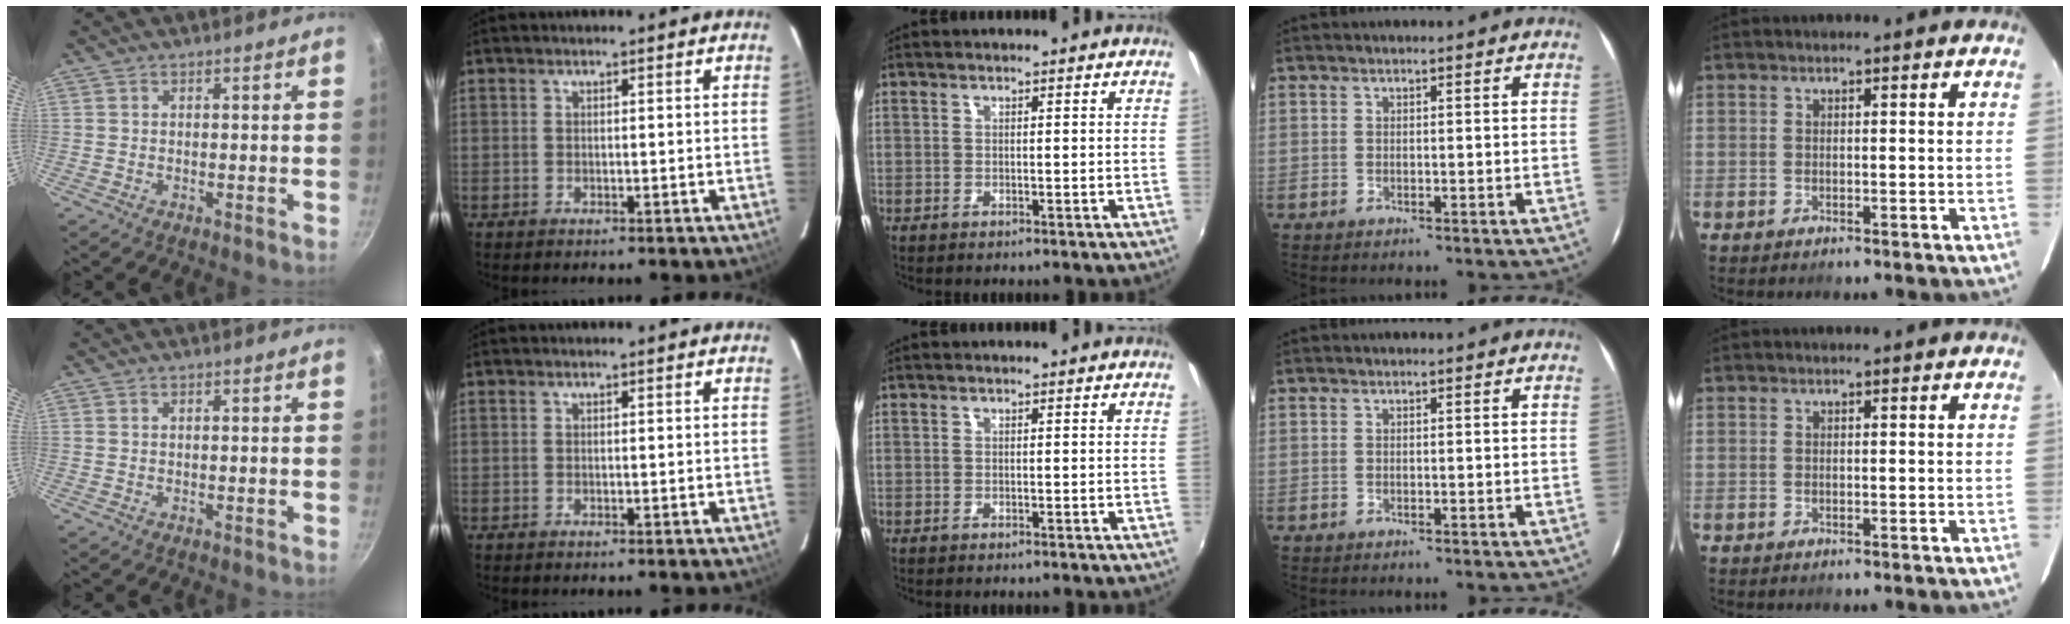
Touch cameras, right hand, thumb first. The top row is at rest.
{}